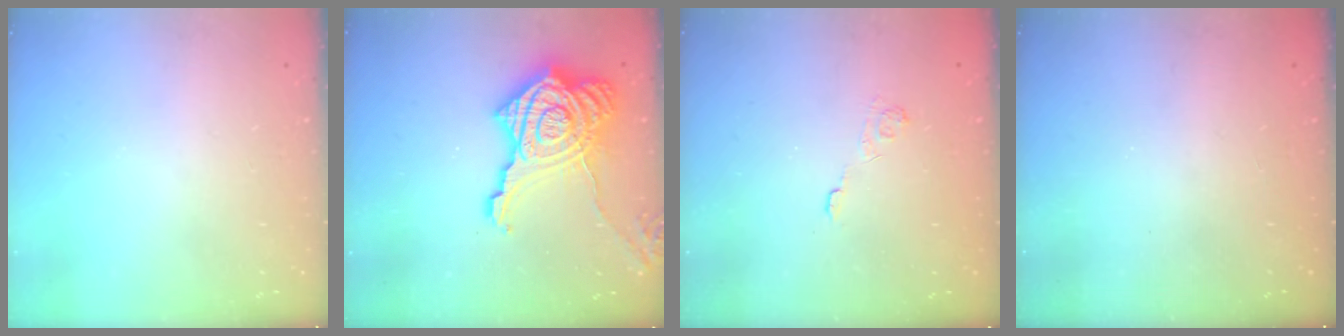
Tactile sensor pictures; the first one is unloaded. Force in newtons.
{"total": 25.7, "press": 25.5, "slide": 2.7}
{"total": 2.8, "press": 2.3, "slide": 1.5}
{"total": 2.4, "press": 2.3, "slide": 0.7}